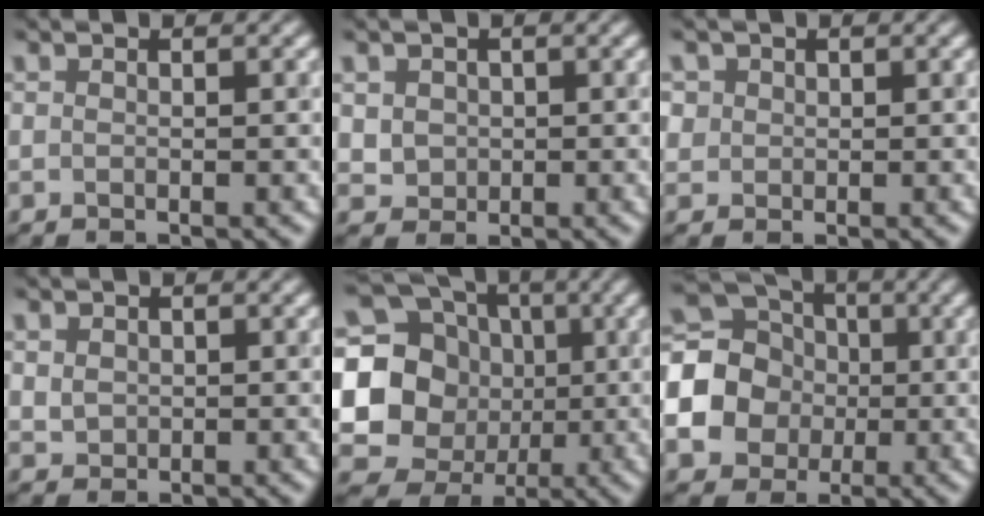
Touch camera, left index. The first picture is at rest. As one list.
[{"total": 2.2, "force": [0.3, 2.0, 0.8], "torque": [-0.018, 0.003, 0.016]}, {"total": 1.6, "force": [0.6, 1.5, 0.2], "torque": [-0.005, 0.007, 0.026]}, {"total": 1.4, "force": [0.4, 1.3, 0.5], "torque": [-0.009, 0.000, 0.011]}, {"total": 16.4, "force": [0.0, 15.5, 5.4], "torque": [-0.162, 0.015, -0.022]}, {"total": 11.9, "force": [-1.8, 11.1, 3.9], "torque": [-0.124, 0.000, -0.056]}]